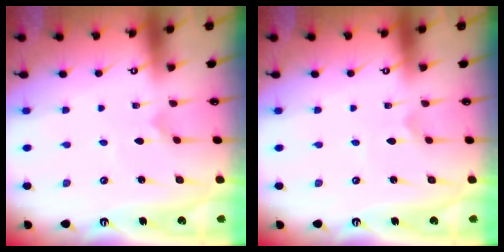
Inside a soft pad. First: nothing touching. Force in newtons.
{"total": 0.0}